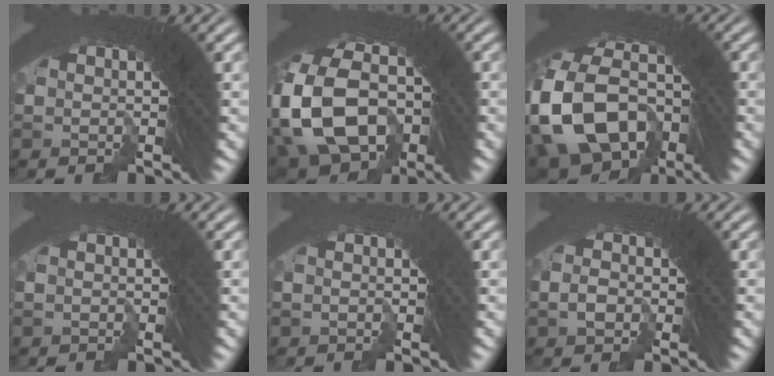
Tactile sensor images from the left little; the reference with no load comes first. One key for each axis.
{"total": 15.0, "fx": -4.1, "fy": 11.9, "fz": 8.1, "tx": -0.179, "ty": -0.054, "tz": -0.062}
{"total": 16.9, "fx": -5.4, "fy": 13.2, "fz": 9.2, "tx": -0.201, "ty": -0.073, "tz": -0.075}
{"total": 1.9, "fx": -0.9, "fy": -0.6, "fz": -1.5, "tx": 0.025, "ty": -0.005, "tz": -0.012}
{"total": 3.3, "fx": -1.8, "fy": -1.2, "fz": -2.5, "tx": 0.032, "ty": -0.013, "tz": -0.023}
{"total": 2.9, "fx": -2.5, "fy": 0.5, "fz": -1.5, "tx": 0.033, "ty": -0.015, "tz": -0.035}